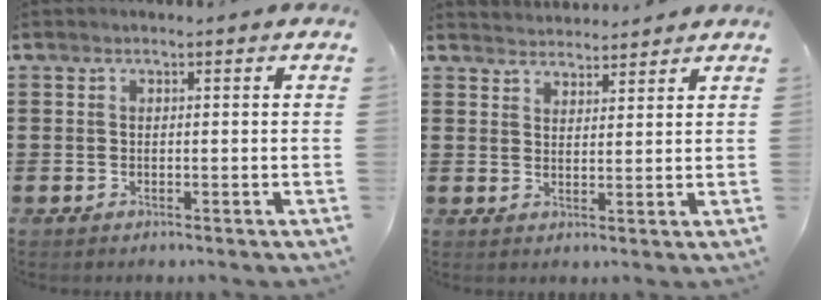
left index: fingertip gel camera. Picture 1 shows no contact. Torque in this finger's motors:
{"motor_torque": [-0.39, 0.52, 0.01, -0.01]}